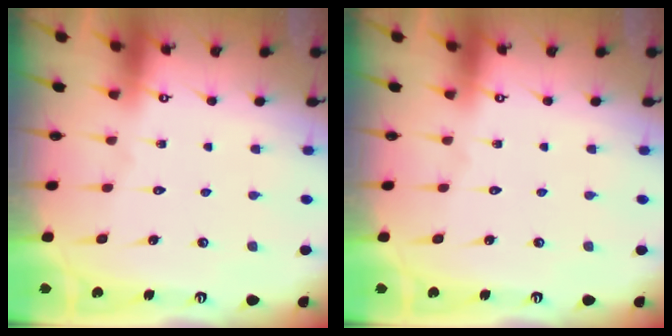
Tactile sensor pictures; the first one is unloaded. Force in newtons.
{"total": 0.0}